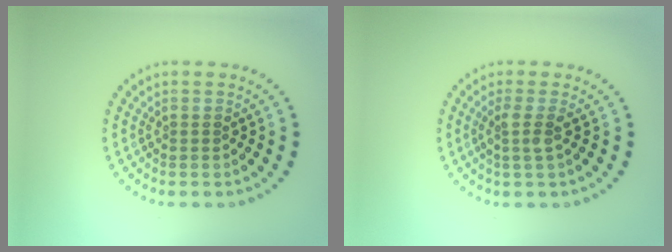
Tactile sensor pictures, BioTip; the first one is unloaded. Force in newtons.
{"total": 1.8, "press": 1.4, "slide": 1.2}